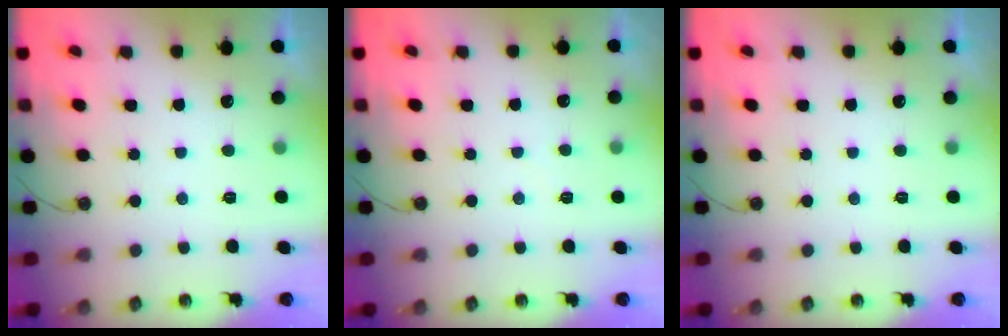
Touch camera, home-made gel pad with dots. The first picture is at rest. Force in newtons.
{"total": 2.8, "press": 2.8, "slide": 0.4}
{"total": 0.0}